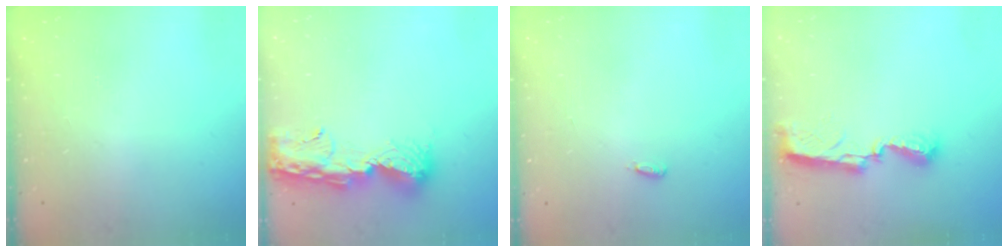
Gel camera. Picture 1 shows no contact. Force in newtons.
{"total": 12.9, "press": 12.9, "slide": 1.3}
{"total": 2.9, "press": 2.8, "slide": 0.9}
{"total": 8.6, "press": 8.6, "slide": 0.4}